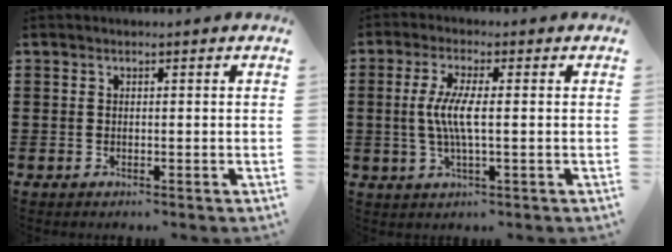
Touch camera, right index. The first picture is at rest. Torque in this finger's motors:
{"motor_torque": [1.41, -0.14, 0.75, 0.21]}